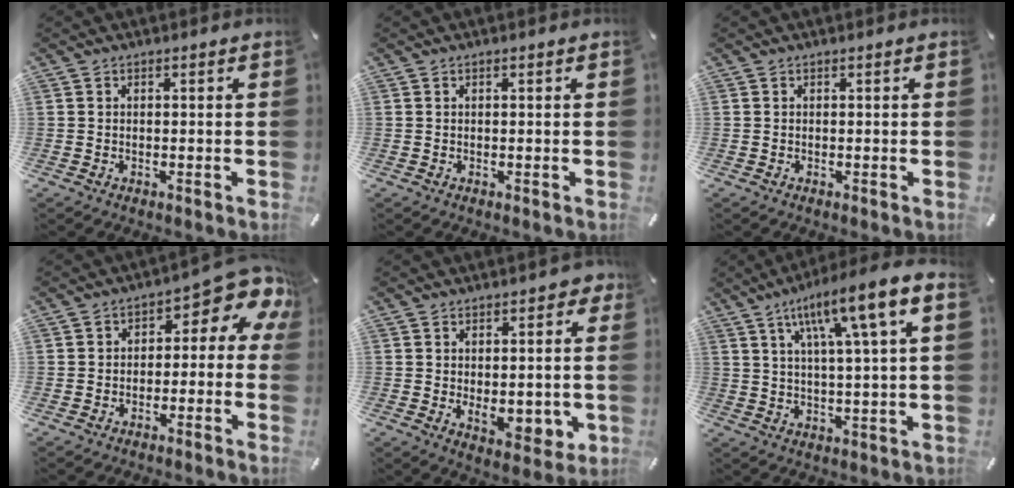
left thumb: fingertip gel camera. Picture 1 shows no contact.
{"total": 0.0}
{"total": 0.0}
{"total": 7.6, "force": [2.5, 4.1, 5.9], "torque": [-0.065, -0.031, 0.038]}
{"total": 8.7, "force": [-0.2, 6.1, 6.2], "torque": [-0.062, -0.004, 0.003]}
{"total": 13.2, "force": [5.9, 1.8, 11.7], "torque": [-0.205, -0.023, 0.088]}